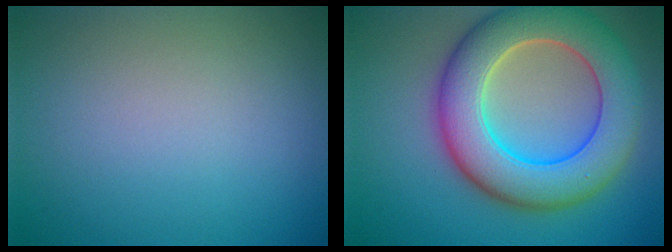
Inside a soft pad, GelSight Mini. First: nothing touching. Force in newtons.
{"total": 10.4, "press": 10.3, "slide": 0.7}